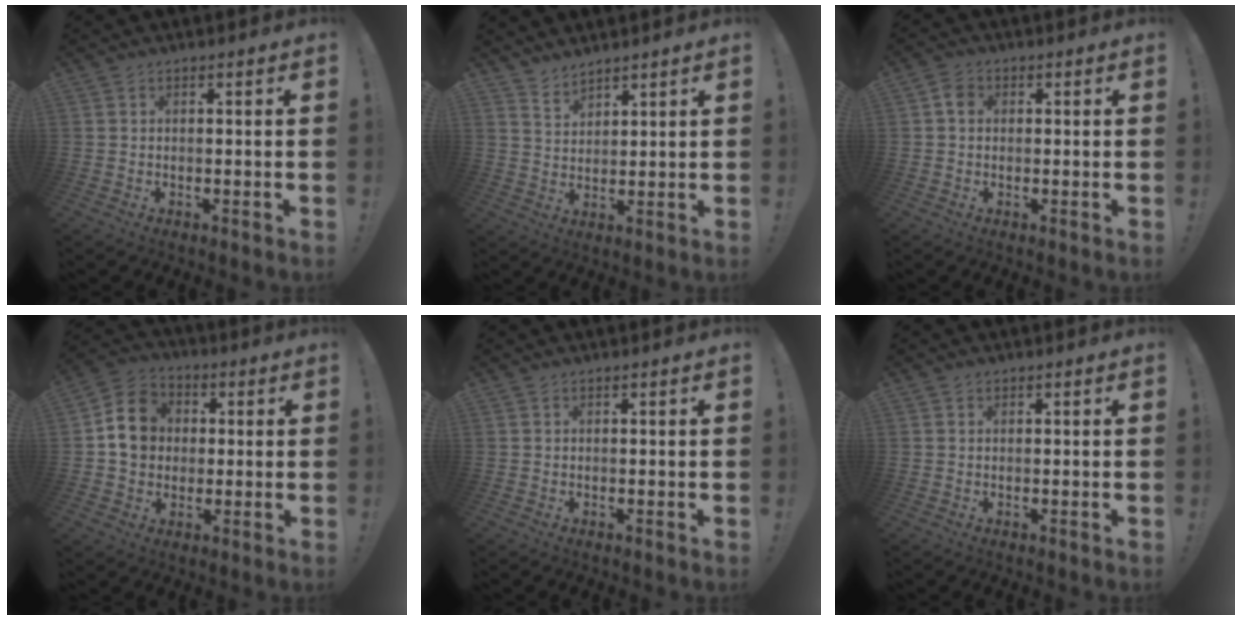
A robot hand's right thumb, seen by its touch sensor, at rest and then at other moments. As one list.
[{"total": 4.5, "force": [4.2, 1.5, 0.7], "torque": [-0.019, -0.028, 0.081]}, {"total": 3.4, "force": [0.6, 2.7, 1.9], "torque": [-0.029, 0.004, 0.011]}, {"total": 12.3, "force": [1.5, 10.9, 5.6], "torque": [-0.077, 0.015, 0.039]}, {"total": 0.0}, {"total": 0.5, "force": [0.4, 0.4, 0.1], "torque": [-0.002, 0.000, 0.007]}]